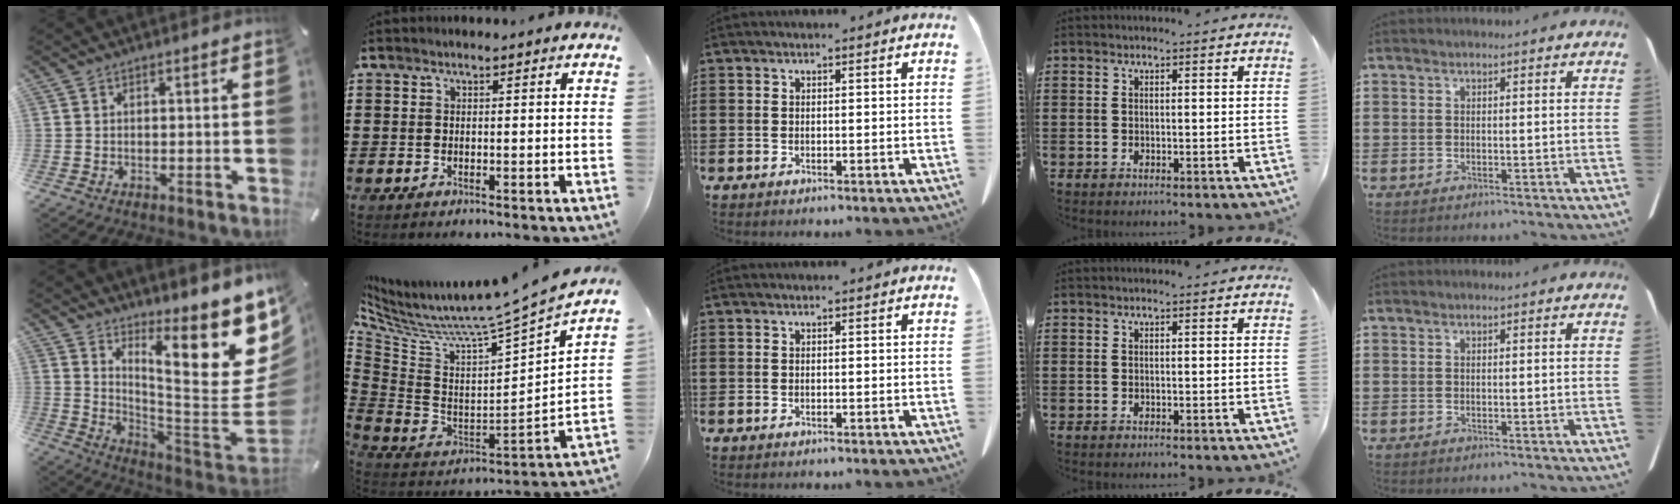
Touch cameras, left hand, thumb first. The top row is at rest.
{"thumb": {"total": 20.8, "force": [10.7, 7.4, 16.2], "torque": [-0.203, -0.110, 0.175]}, "index": {"total": 5.7, "force": [4.7, -0.6, 3.2], "torque": [-0.084, -0.059, 0.065]}}